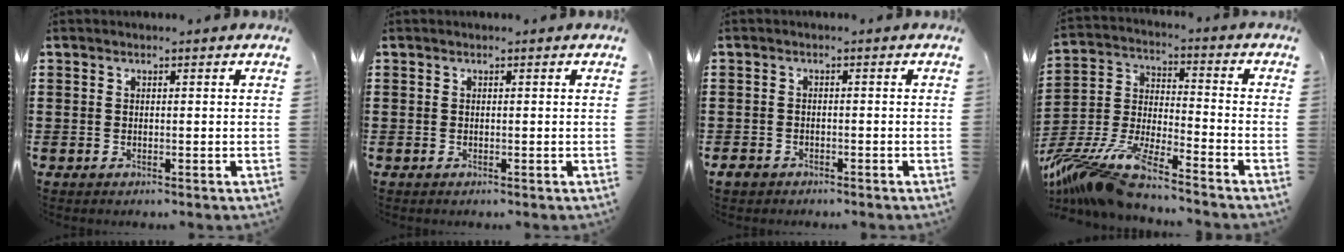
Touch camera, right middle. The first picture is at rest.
{"total": 0.0}
{"total": 1.3, "force": [-1.1, 0.6, 0.4], "torque": [-0.020, -0.004, -0.026]}
{"total": 12.6, "force": [-11.1, 0.8, 5.9], "torque": [-0.139, 0.002, -0.224]}